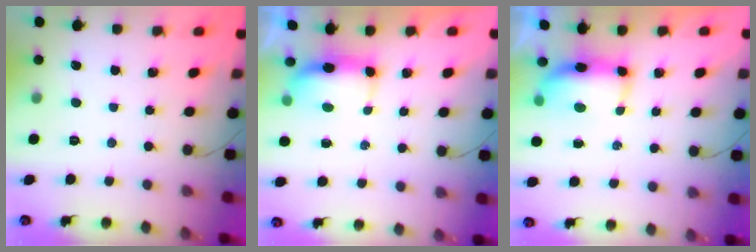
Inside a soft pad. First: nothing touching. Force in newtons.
{"total": 6.1, "press": 6.1, "slide": 0.6}
{"total": 13.8, "press": 9.9, "slide": 9.7}